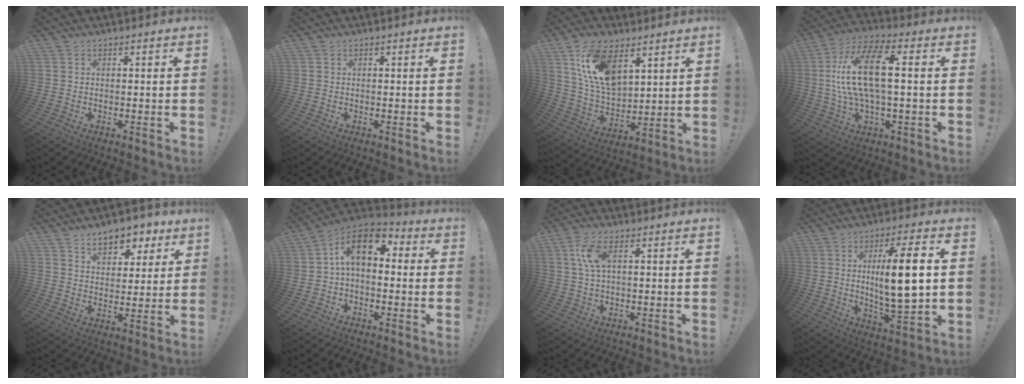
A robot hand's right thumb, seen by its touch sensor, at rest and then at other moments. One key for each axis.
{"total": 0.0}
{"total": 16.3, "fx": 8.7, "fy": 9.2, "fz": 10.2, "tx": -0.206, "ty": -0.038, "tz": 0.163}
{"total": 17.9, "fx": 1.9, "fy": 6.9, "fz": 16.4, "tx": -0.303, "ty": 0.005, "tz": 0.026}
{"total": 9.1, "fx": 6.0, "fy": 5.6, "fz": 4.1, "tx": -0.048, "ty": -0.039, "tz": 0.107}
{"total": 12.0, "fx": 3.2, "fy": 7.0, "fz": 9.1, "tx": -0.145, "ty": -0.003, "tz": 0.058}
{"total": 7.2, "fx": 1.8, "fy": 3.1, "fz": 6.3, "tx": -0.124, "ty": 0.005, "tz": 0.032}
{"total": 15.3, "fx": 1.9, "fy": 3.4, "fz": 14.8, "tx": -0.245, "ty": -0.016, "tz": 0.014}